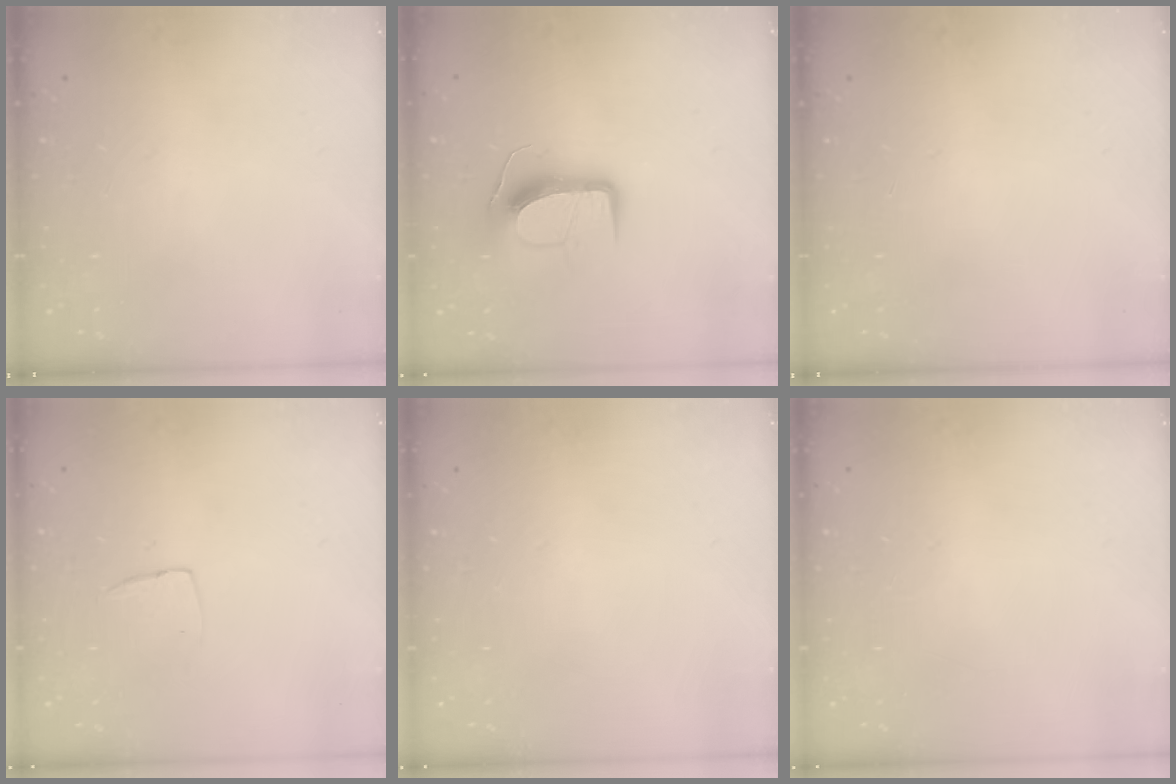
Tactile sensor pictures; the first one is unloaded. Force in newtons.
{"total": 12.7, "press": 12.7, "slide": 0.5}
{"total": 0.0}
{"total": 3.7, "press": 3.7, "slide": 0.2}
{"total": 0.0}
{"total": 0.0}